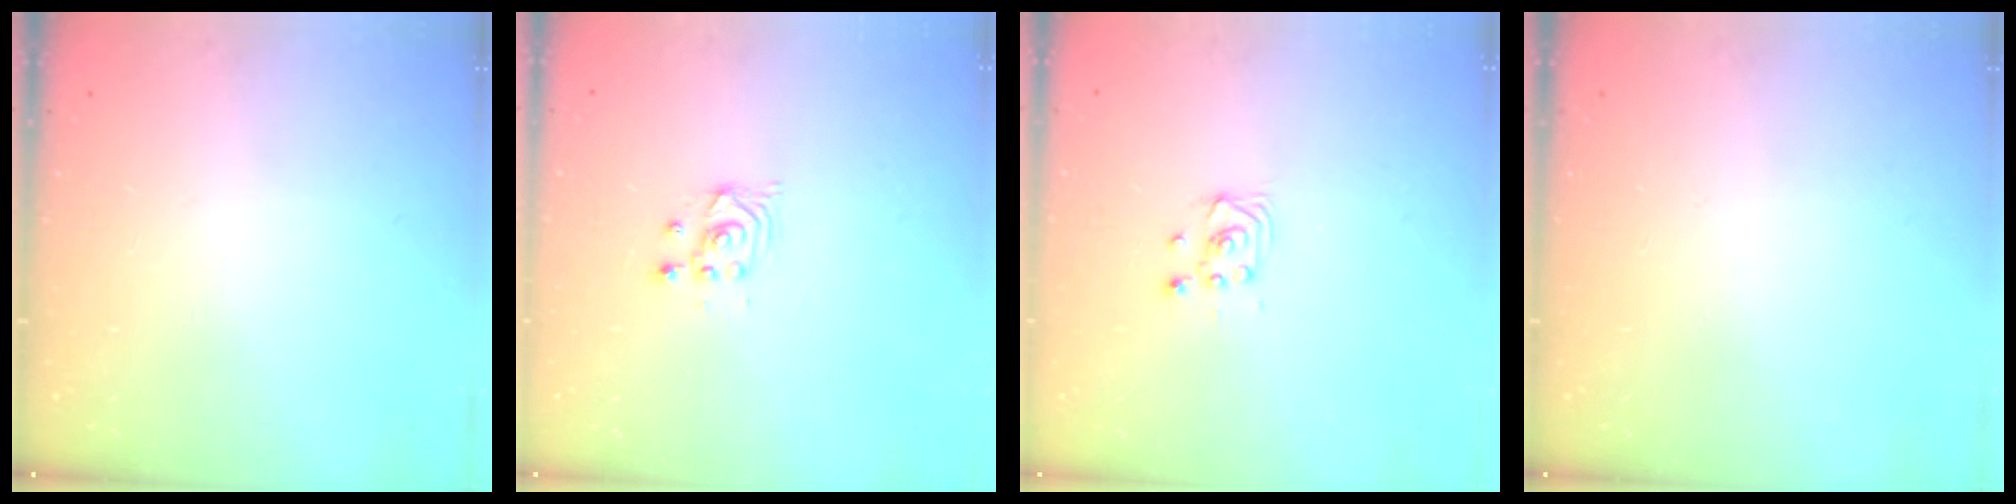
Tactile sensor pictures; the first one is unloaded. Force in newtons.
{"total": 2.4, "press": 2.4, "slide": 0.2}
{"total": 2.9, "press": 2.9, "slide": 0.4}
{"total": 0.0}